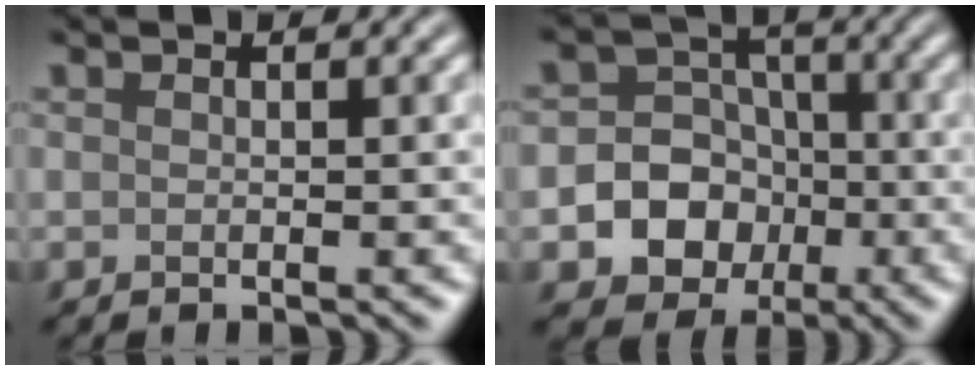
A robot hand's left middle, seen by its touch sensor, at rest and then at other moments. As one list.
[{"total": 8.2, "force": [-2.5, 7.3, 2.7], "torque": [-0.028, 0.004, -0.067]}]